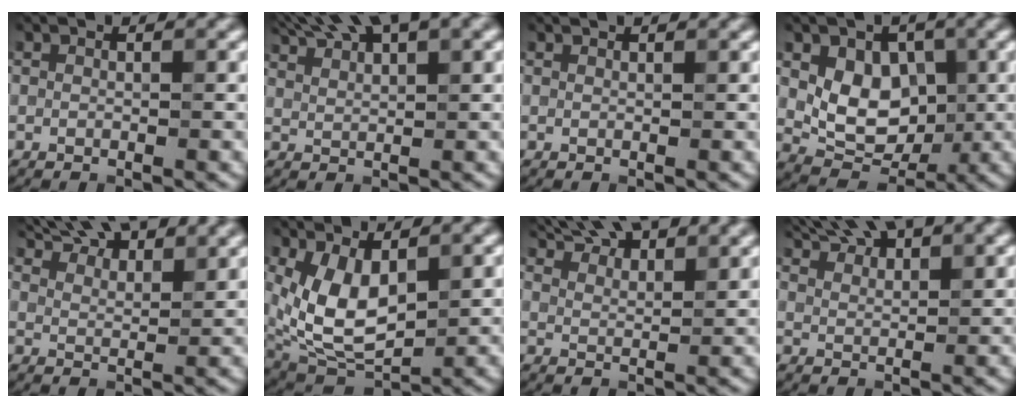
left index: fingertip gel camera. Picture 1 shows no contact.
{"total": 7.1, "force": [5.6, 1.3, 4.2], "torque": [-0.068, 0.017, 0.091]}
{"total": 0.8, "force": [0.8, 0.0, 0.1], "torque": [-0.002, -0.002, 0.011]}
{"total": 5.3, "force": [0.6, 3.9, 3.5], "torque": [-0.048, -0.009, 0.014]}
{"total": 10.2, "force": [8.5, 3.0, 4.8], "torque": [-0.073, 0.018, 0.110]}
{"total": 6.8, "force": [1.3, 3.7, 5.6], "torque": [-0.123, -0.012, 0.028]}
{"total": 8.9, "force": [7.4, 2.4, 4.1], "torque": [-0.061, 0.021, 0.092]}
{"total": 7.3, "force": [6.2, 1.7, 3.4], "torque": [-0.053, 0.018, 0.087]}